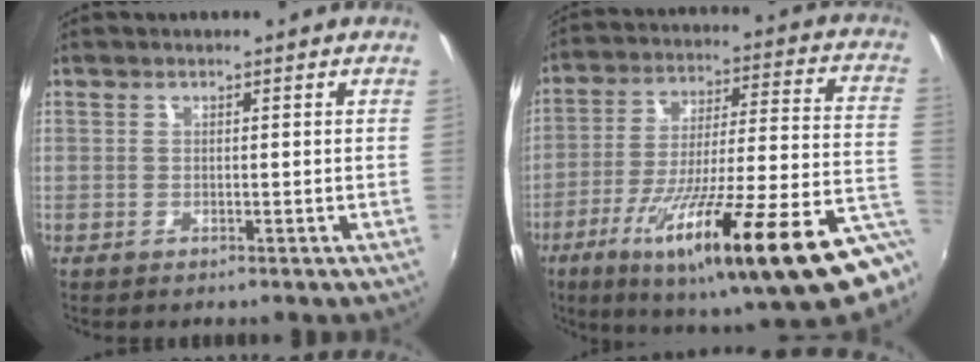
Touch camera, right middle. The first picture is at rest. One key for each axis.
{"total": 30.5, "fx": -16.4, "fy": 3.5, "fz": 25.4, "tx": -0.379, "ty": -0.080, "tz": -0.250}